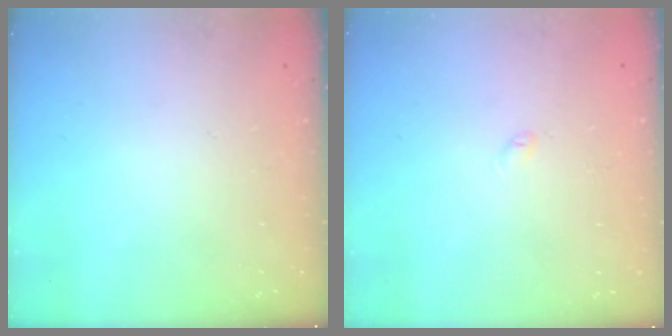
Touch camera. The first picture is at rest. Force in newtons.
{"total": 2.6, "press": 2.6, "slide": 0.4}